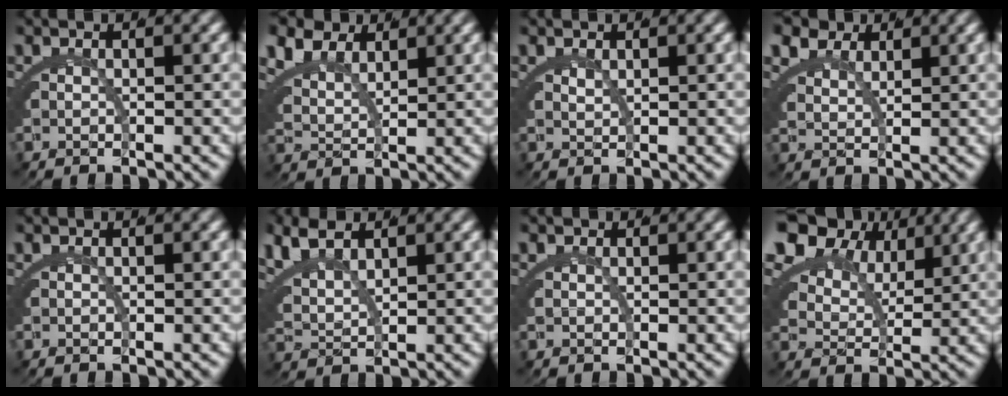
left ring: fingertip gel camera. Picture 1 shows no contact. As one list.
[{"total": 5.4, "force": [3.1, 3.5, 2.7], "torque": [-0.075, -0.008, 0.059]}, {"total": 1.1, "force": [0.8, -0.7, 0.2], "torque": [-0.004, -0.009, 0.024]}, {"total": 4.0, "force": [2.9, 2.1, 1.8], "torque": [-0.049, -0.011, 0.059]}, {"total": 0.0}, {"total": 5.2, "force": [2.9, 3.3, 2.8], "torque": [-0.086, -0.003, 0.058]}, {"total": 0.7, "force": [0.6, 0.4, 0.2], "torque": [-0.010, -0.007, 0.016]}, {"total": 8.3, "force": [4.8, 4.8, 4.7], "torque": [-0.097, 0.007, 0.080]}]